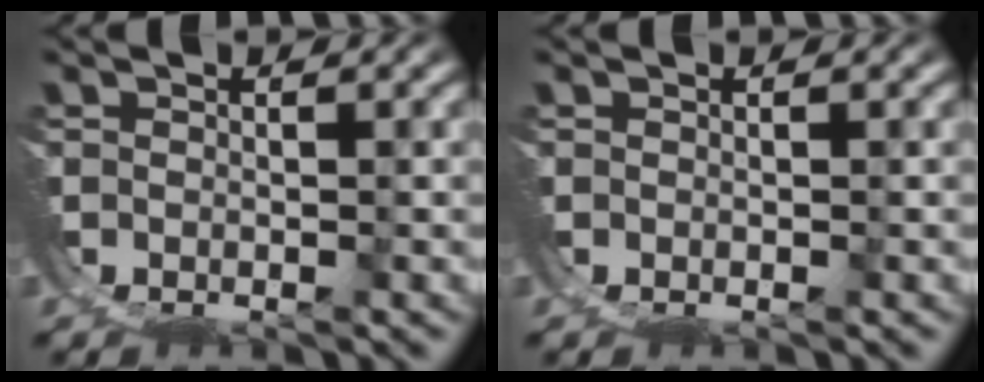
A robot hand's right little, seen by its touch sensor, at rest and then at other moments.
{"total": 0.0}